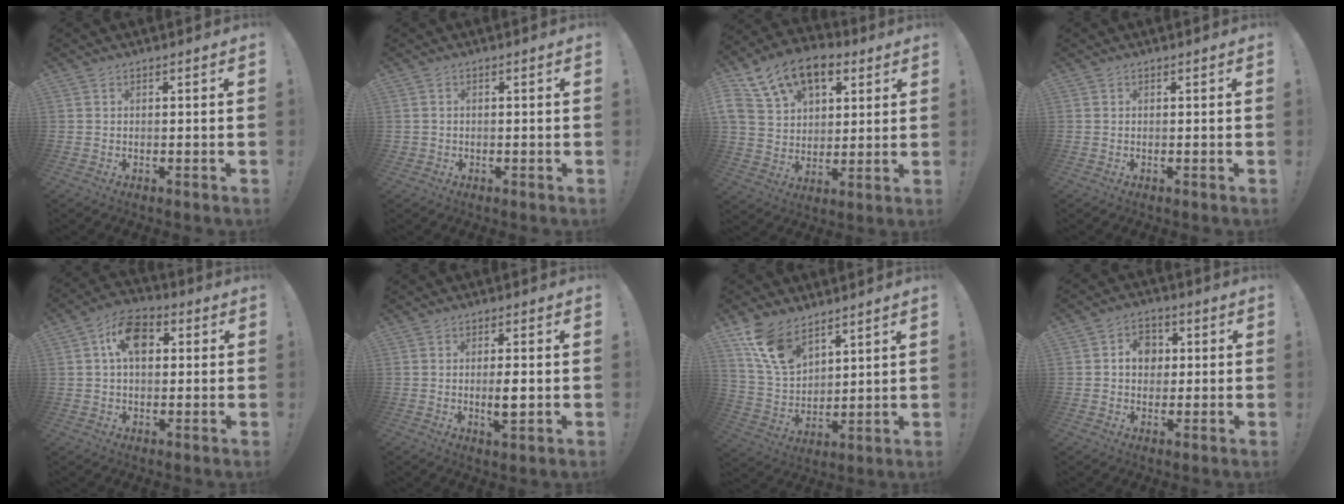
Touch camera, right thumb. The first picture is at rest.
{"total": 1.1, "force": [-0.2, 1.1, 0.1], "torque": [-0.002, 0.003, -0.003]}
{"total": 18.0, "force": [8.9, 12.2, 9.8], "torque": [-0.159, -0.032, 0.169]}
{"total": 0.0}
{"total": 11.0, "force": [3.2, 7.0, 7.8], "torque": [-0.124, 0.007, 0.059]}
{"total": 9.8, "force": [-1.2, 2.4, 9.4], "torque": [-0.165, -0.006, -0.026]}
{"total": 13.2, "force": [9.1, 7.1, 6.4], "torque": [-0.130, -0.044, 0.180]}
{"total": 7.3, "force": [1.5, 6.2, 3.5], "torque": [-0.045, 0.001, 0.026]}